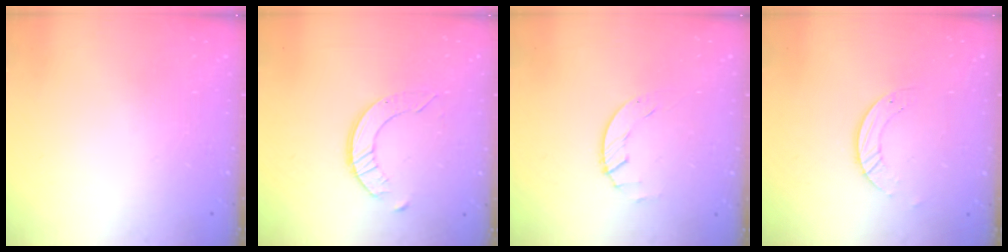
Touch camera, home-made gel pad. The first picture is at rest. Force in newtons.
{"total": 5.0, "press": 5.0, "slide": 0.4}
{"total": 0.8, "press": 0.8, "slide": 0.2}
{"total": 3.8, "press": 3.8, "slide": 0.2}